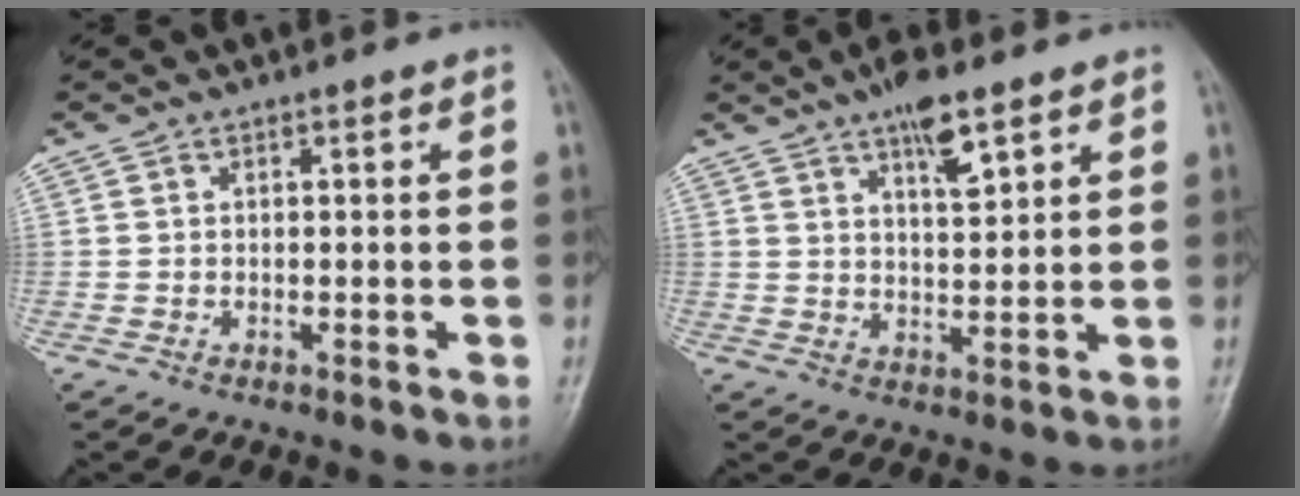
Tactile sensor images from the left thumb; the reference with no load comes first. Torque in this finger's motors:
{"motor_torque": [1.26, 0.55, 0.76, -0.68, 0.03]}